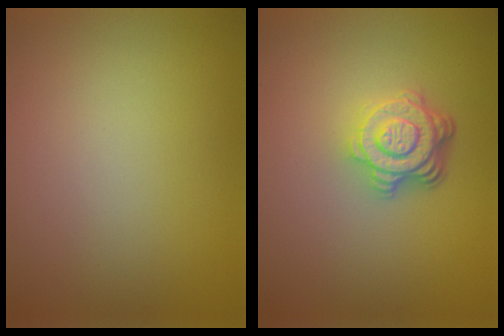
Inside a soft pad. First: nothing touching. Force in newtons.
{"total": 4.9, "press": 3.4, "slide": 3.5}